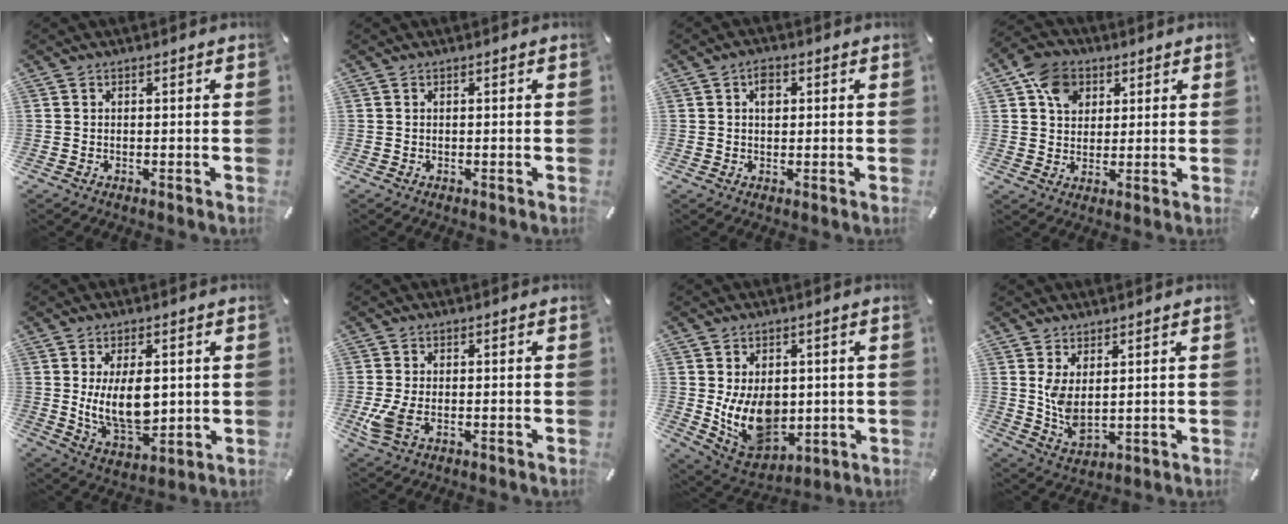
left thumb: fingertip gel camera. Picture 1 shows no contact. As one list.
[{"total": 0.0}, {"total": 3.3, "force": [0.9, 2.3, 2.2], "torque": [-0.024, -0.001, 0.008]}, {"total": 9.1, "force": [3.2, 7.6, 4.0], "torque": [-0.062, 0.005, 0.062]}, {"total": 12.4, "force": [1.4, 6.9, 10.2], "torque": [-0.193, -0.017, 0.020]}, {"total": 5.2, "force": [-1.2, 2.8, 4.2], "torque": [-0.101, -0.008, -0.020]}, {"total": 13.0, "force": [0.1, 9.8, 8.6], "torque": [-0.164, -0.011, 0.007]}, {"total": 5.9, "force": [2.3, 3.1, 4.5], "torque": [-0.109, -0.017, 0.042]}]